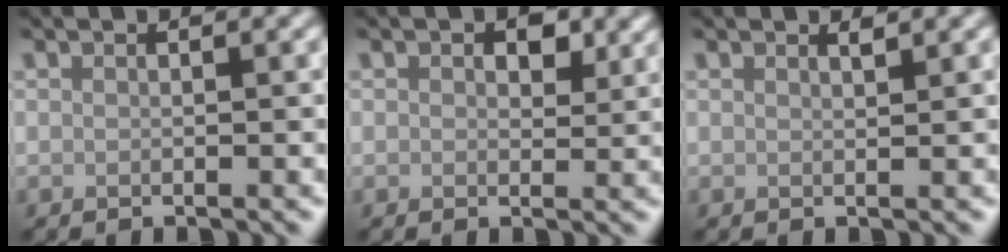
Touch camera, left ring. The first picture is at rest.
{"total": 2.3, "force": [0.9, 1.4, 1.6], "torque": [-0.022, -0.004, 0.011]}
{"total": 0.6, "force": [0.6, 0.0, 0.3], "torque": [-0.001, -0.001, 0.011]}